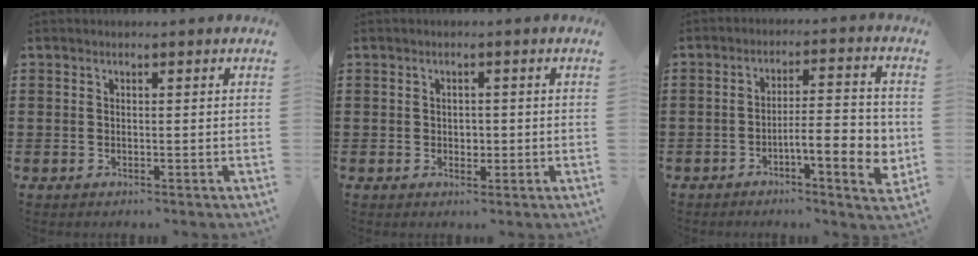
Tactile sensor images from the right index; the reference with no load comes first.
{"total": 1.4, "force": [-0.1, 1.1, 0.8], "torque": [-0.017, 0.005, -0.003]}
{"total": 8.0, "force": [-2.5, 2.2, 7.2], "torque": [-0.103, -0.004, -0.042]}